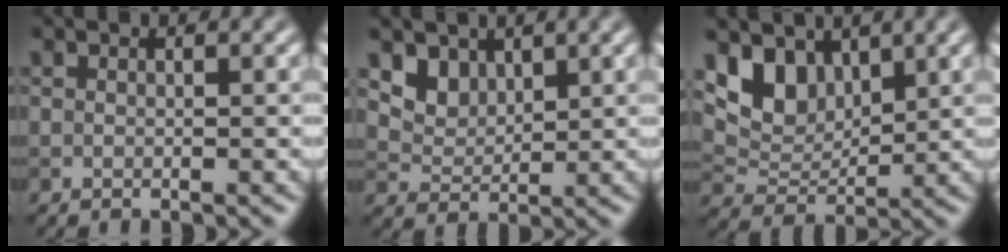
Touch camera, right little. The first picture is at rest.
{"total": 4.1, "force": [2.6, 2.7, 1.6], "torque": [-0.046, -0.023, 0.074]}
{"total": 4.8, "force": [2.6, 3.1, 2.5], "torque": [-0.055, -0.014, 0.048]}